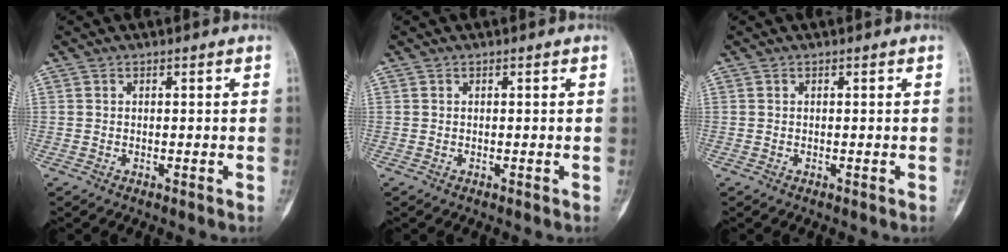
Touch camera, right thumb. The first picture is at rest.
{"total": 0.0}
{"total": 0.0}